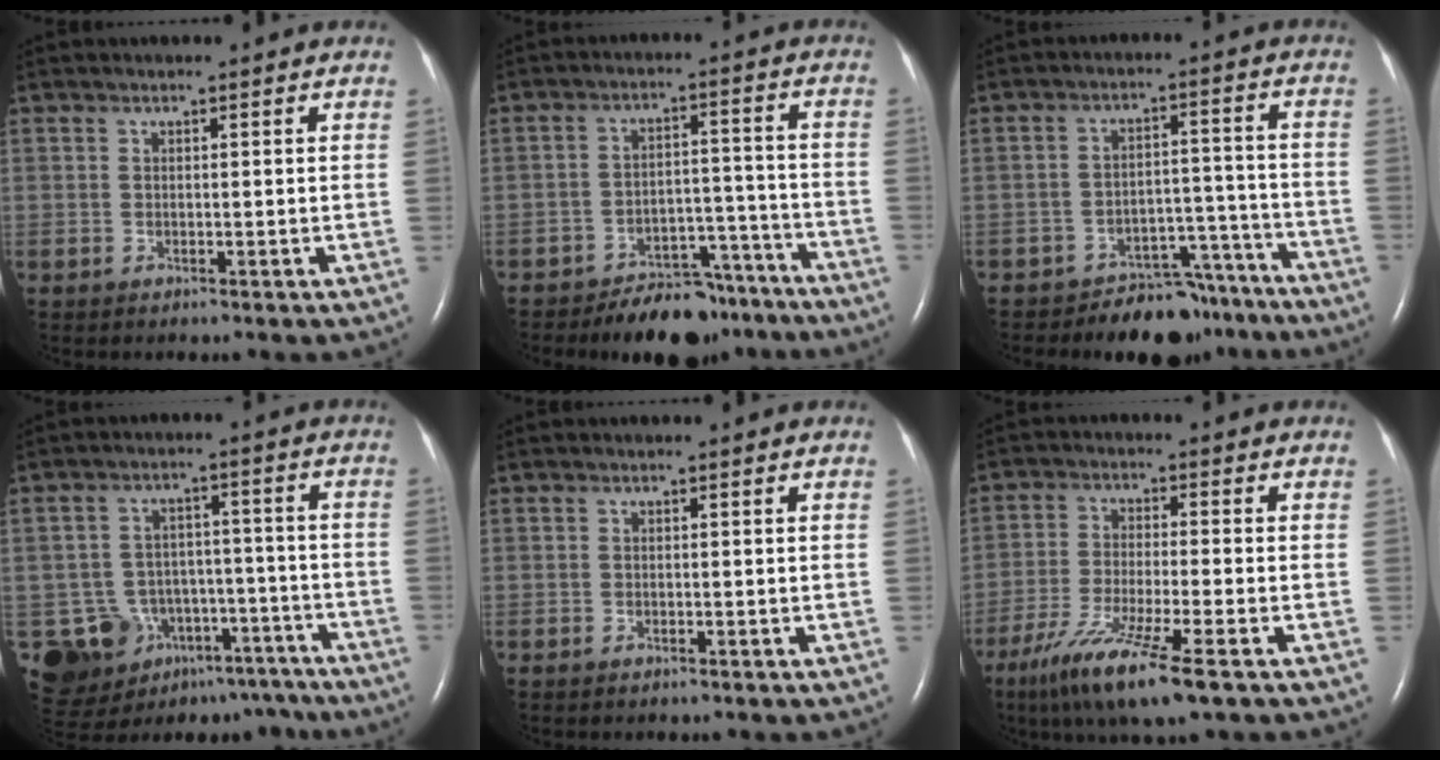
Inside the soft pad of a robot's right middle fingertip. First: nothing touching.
{"total": 11.5, "force": [-9.8, 4.7, 3.7], "torque": [-0.029, 0.032, -0.146]}
{"total": 9.9, "force": [-8.9, 4.2, 1.5], "torque": [0.010, 0.044, -0.126]}
{"total": 15.0, "force": [-8.9, 10.7, 5.5], "torque": [-0.089, 0.050, -0.120]}
{"total": 0.0}
{"total": 11.1, "force": [-6.7, 0.3, 8.8], "torque": [-0.170, -0.036, -0.120]}